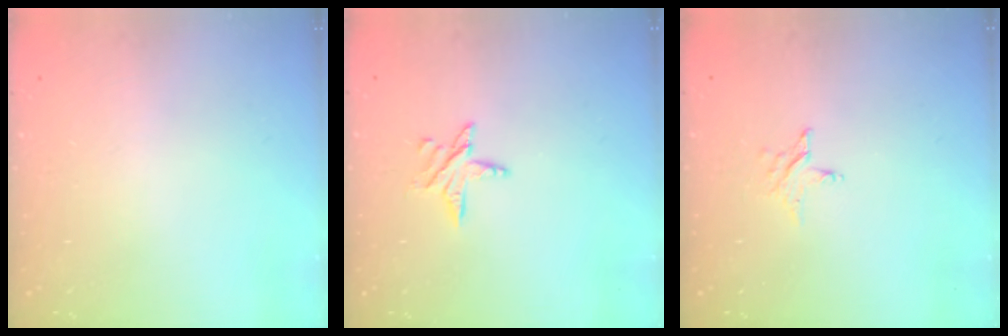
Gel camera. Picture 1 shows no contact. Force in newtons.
{"total": 5.5, "press": 5.5, "slide": 0.6}
{"total": 3.0, "press": 3.0, "slide": 0.3}